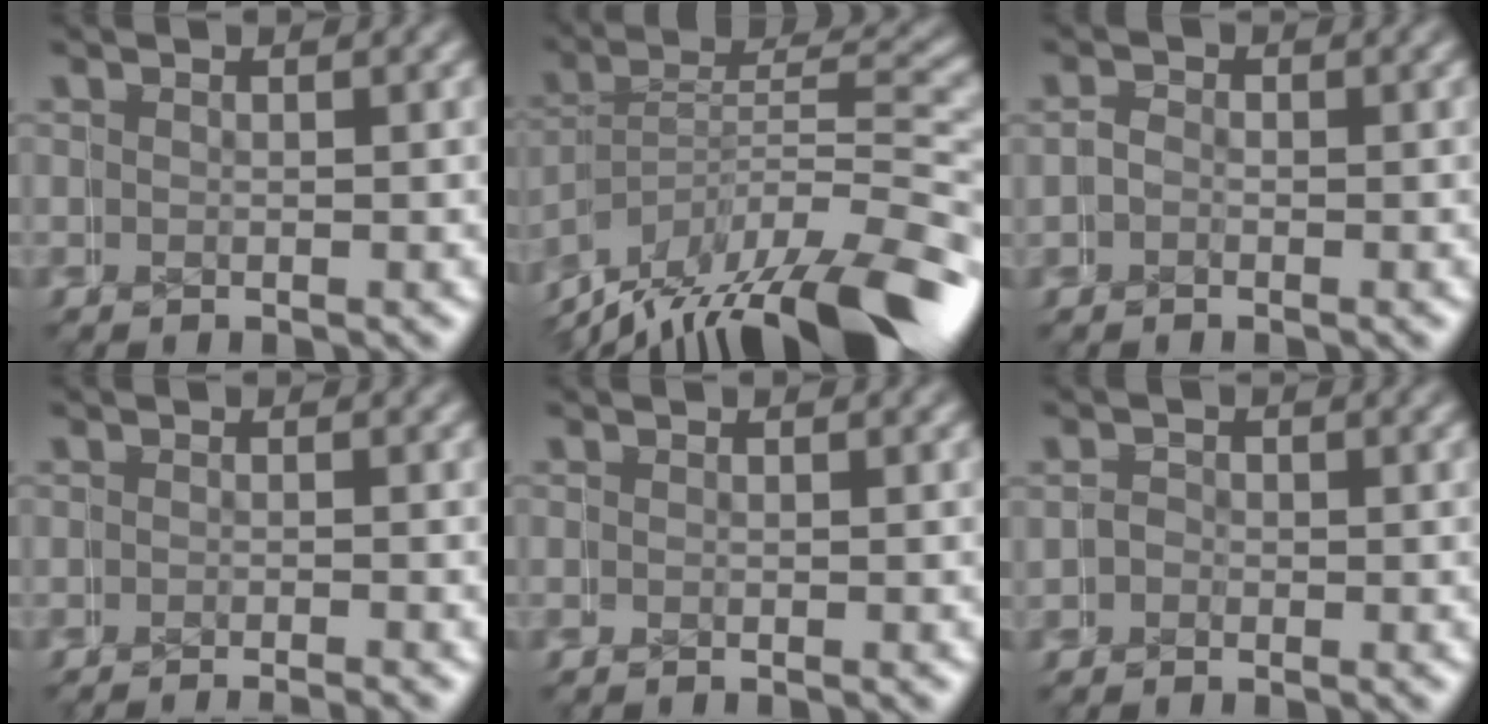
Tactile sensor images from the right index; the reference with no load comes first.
{"total": 11.7, "force": [-6.9, 5.1, 7.9], "torque": [-0.125, -0.011, -0.104]}
{"total": 0.9, "force": [-0.1, 0.9, 0.2], "torque": [0.004, 0.008, -0.010]}
{"total": 2.5, "force": [-2.3, 0.5, 0.8], "torque": [-0.001, -0.001, -0.034]}
{"total": 0.0}
{"total": 0.5, "force": [0.0, 0.5, -0.2], "torque": [0.018, 0.008, -0.007]}